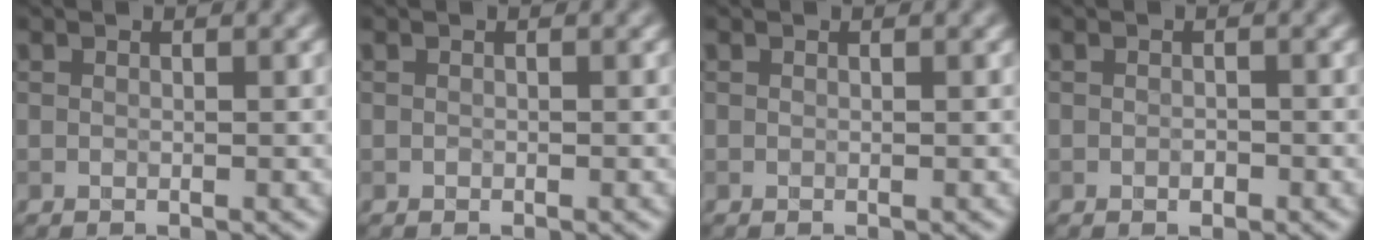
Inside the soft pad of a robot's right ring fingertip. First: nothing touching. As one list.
[{"total": 0.0}, {"total": 0.0}, {"total": 0.7, "force": [-0.3, 0.5, 0.4], "torque": [-0.007, -0.001, -0.006]}]